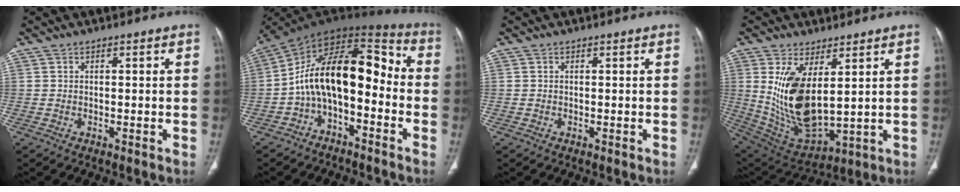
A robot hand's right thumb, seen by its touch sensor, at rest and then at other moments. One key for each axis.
{"total": 16.1, "fx": -3.3, "fy": 8.8, "fz": 13.1, "tx": -0.188, "ty": 0.098, "tz": -0.067}
{"total": 0.0}
{"total": 15.8, "fx": 3.7, "fy": 7.5, "fz": 13.5, "tx": -0.252, "ty": -0.026, "tz": 0.100}